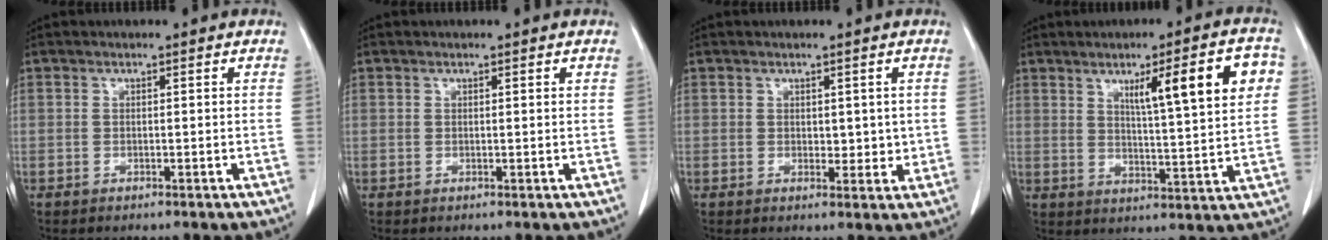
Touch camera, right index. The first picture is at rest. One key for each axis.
{"total": 0.5, "fx": 0.4, "fy": 0.0, "fz": 0.4, "tx": -0.006, "ty": 0.000, "tz": 0.005}
{"total": 2.6, "fx": 0.6, "fy": 1.7, "fz": 2.0, "tx": -0.019, "ty": -0.007, "tz": 0.012}
{"total": 12.5, "fx": 4.7, "fy": 0.9, "fz": 11.6, "tx": -0.165, "ty": 0.008, "tz": 0.068}